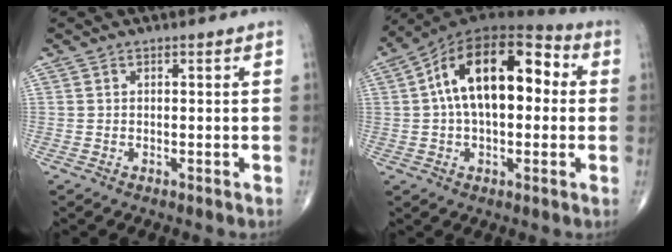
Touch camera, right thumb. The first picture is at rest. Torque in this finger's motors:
{"motor_torque": [-0.01, 1.14, 1.37, 0.20, 0.50]}